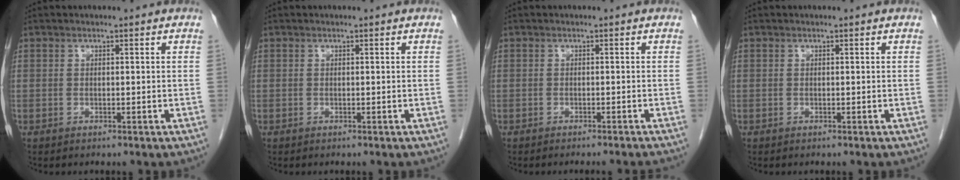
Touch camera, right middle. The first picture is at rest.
{"total": 0.0}
{"total": 4.1, "force": [-3.8, -0.8, 1.3], "torque": [-0.009, -0.005, -0.047]}
{"total": 0.0}